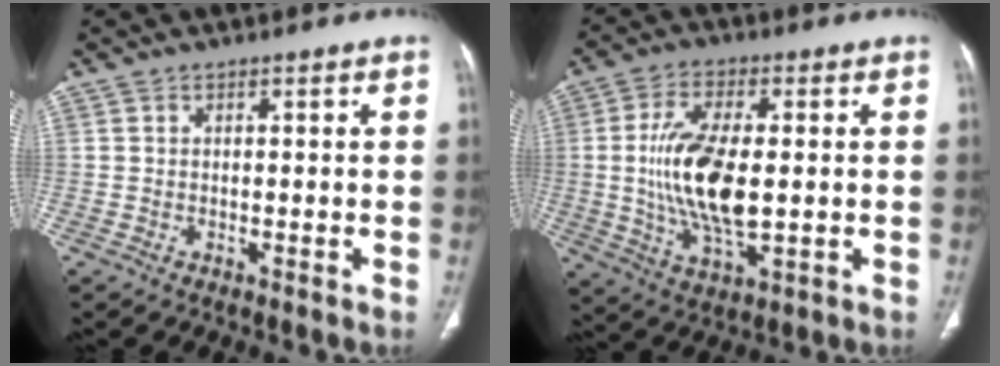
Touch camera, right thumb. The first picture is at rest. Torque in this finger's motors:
{"motor_torque": [1.31, 3.09, 1.39, -0.37, 0.53]}